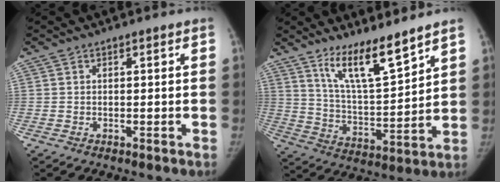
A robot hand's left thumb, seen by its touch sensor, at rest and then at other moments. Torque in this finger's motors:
{"motor_torque": [-0.21, 0.28, 0.48, -0.22, 0.09]}